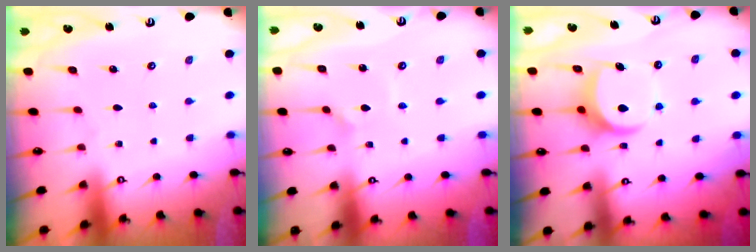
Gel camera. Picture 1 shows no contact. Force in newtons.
{"total": 2.2, "press": 2.2, "slide": 0.1}
{"total": 7.8, "press": 7.8, "slide": 0.6}